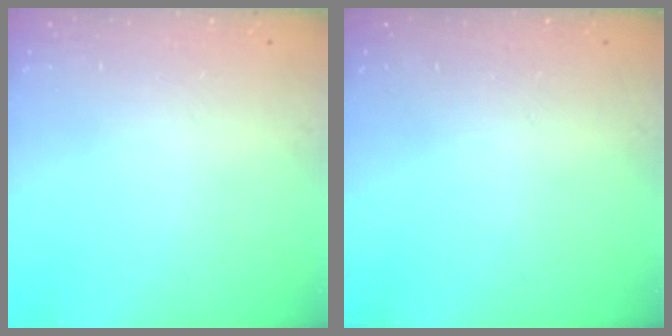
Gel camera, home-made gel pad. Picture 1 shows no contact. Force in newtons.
{"total": 0.0}